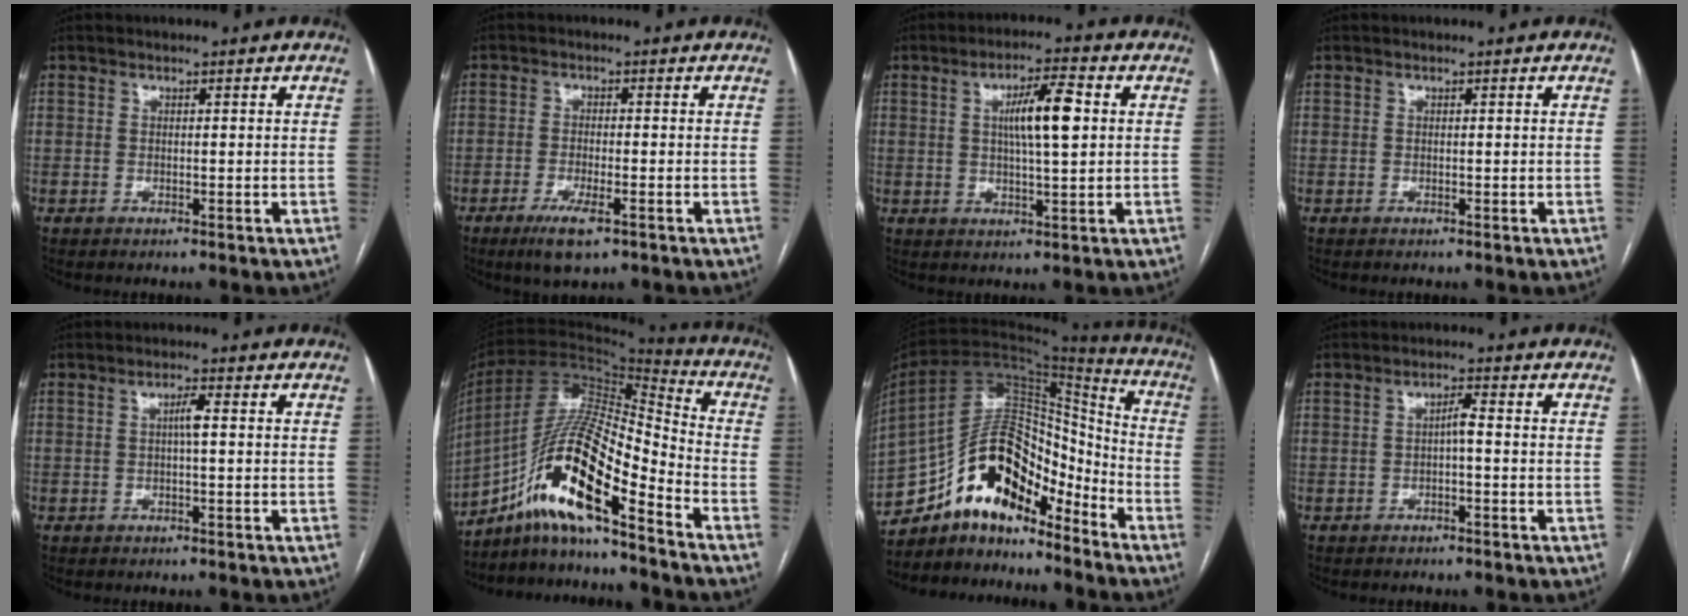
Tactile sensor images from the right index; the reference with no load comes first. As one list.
[{"total": 5.2, "force": [-3.0, 1.0, 4.1], "torque": [-0.080, -0.009, -0.049]}, {"total": 7.8, "force": [1.5, 1.0, 7.6], "torque": [-0.131, 0.009, 0.025]}, {"total": 0.0}, {"total": 2.1, "force": [0.2, 0.1, 2.1], "torque": [-0.038, 0.002, 0.003]}, {"total": 16.3, "force": [-9.7, 2.2, 12.8], "torque": [-0.244, 0.012, -0.172]}, {"total": 18.2, "force": [-13.6, 6.7, 10.0], "torque": [-0.175, 0.054, -0.236]}, {"total": 1.9, "force": [-0.3, 0.2, 1.9], "torque": [-0.031, 0.004, -0.006]}]